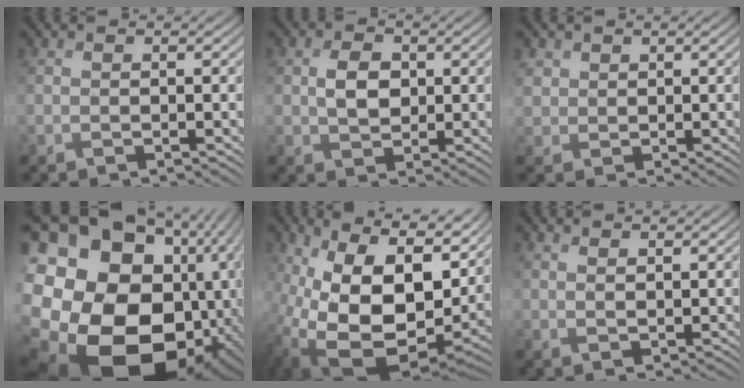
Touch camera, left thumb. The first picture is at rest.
{"total": 3.0, "force": [0.2, 2.3, 1.8], "torque": [-0.044, 0.002, 0.005]}
{"total": 1.7, "force": [0.9, 1.4, -0.6], "torque": [0.002, 0.001, 0.026]}
{"total": 26.2, "force": [-7.3, 21.8, 12.6], "torque": [-0.274, -0.045, -0.129]}
{"total": 17.3, "force": [1.8, 11.5, 12.8], "torque": [-0.266, -0.034, 0.056]}
{"total": 1.2, "force": [1.1, 0.2, 0.5], "torque": [-0.009, -0.004, 0.025]}